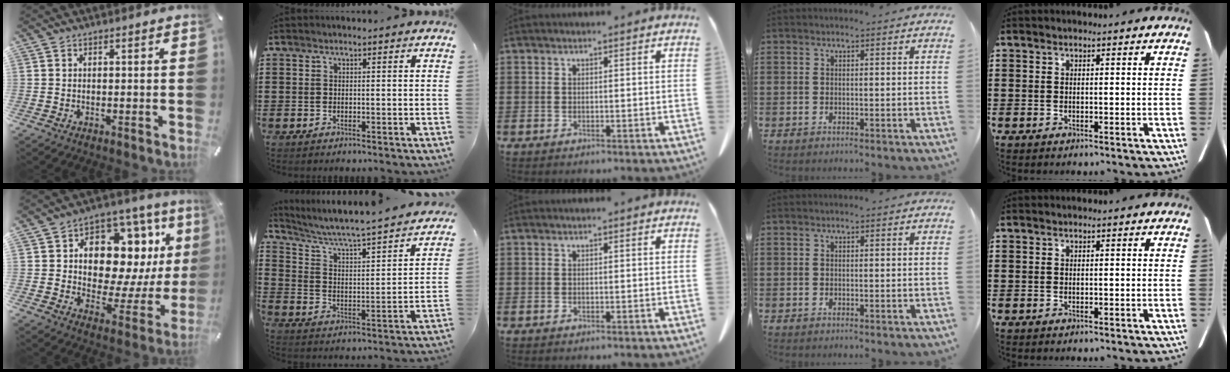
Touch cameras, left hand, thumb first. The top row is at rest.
{"thumb": {"total": 15.8, "force": [6.0, 10.3, 10.4], "torque": [-0.146, -0.042, 0.106]}, "index": {"total": 3.8, "force": [3.3, 0.0, 1.9], "torque": [-0.055, -0.039, 0.041]}}